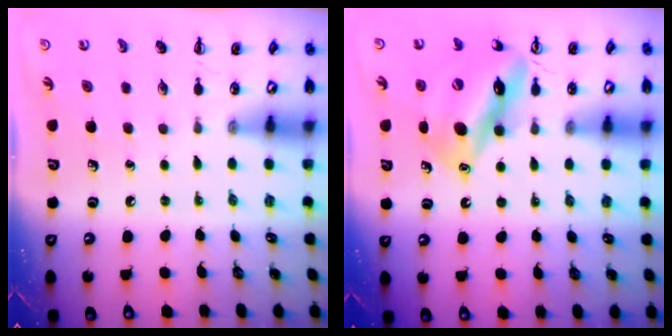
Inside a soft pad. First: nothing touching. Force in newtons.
{"total": 15.2, "press": 15.0, "slide": 2.5}